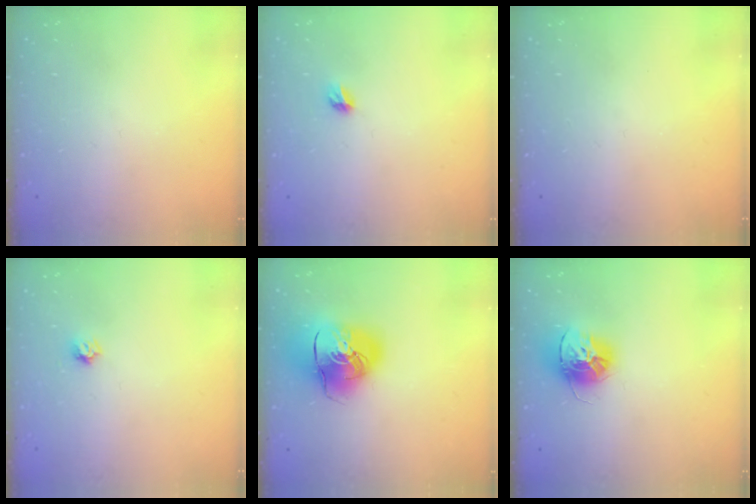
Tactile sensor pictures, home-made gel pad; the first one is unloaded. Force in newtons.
{"total": 4.4, "press": 4.4, "slide": 0.5}
{"total": 0.0}
{"total": 3.7, "press": 3.6, "slide": 0.2}
{"total": 16.3, "press": 16.1, "slide": 2.8}
{"total": 13.5, "press": 13.5, "slide": 1.0}